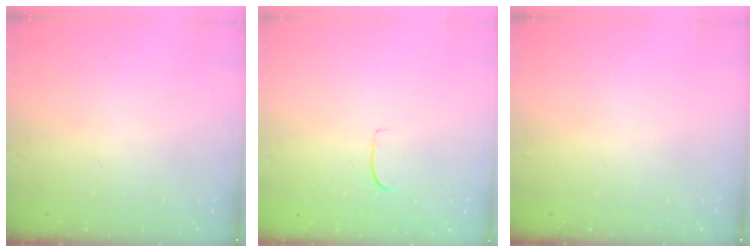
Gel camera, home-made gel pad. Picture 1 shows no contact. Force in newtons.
{"total": 5.1, "press": 5.1, "slide": 0.4}
{"total": 0.0}